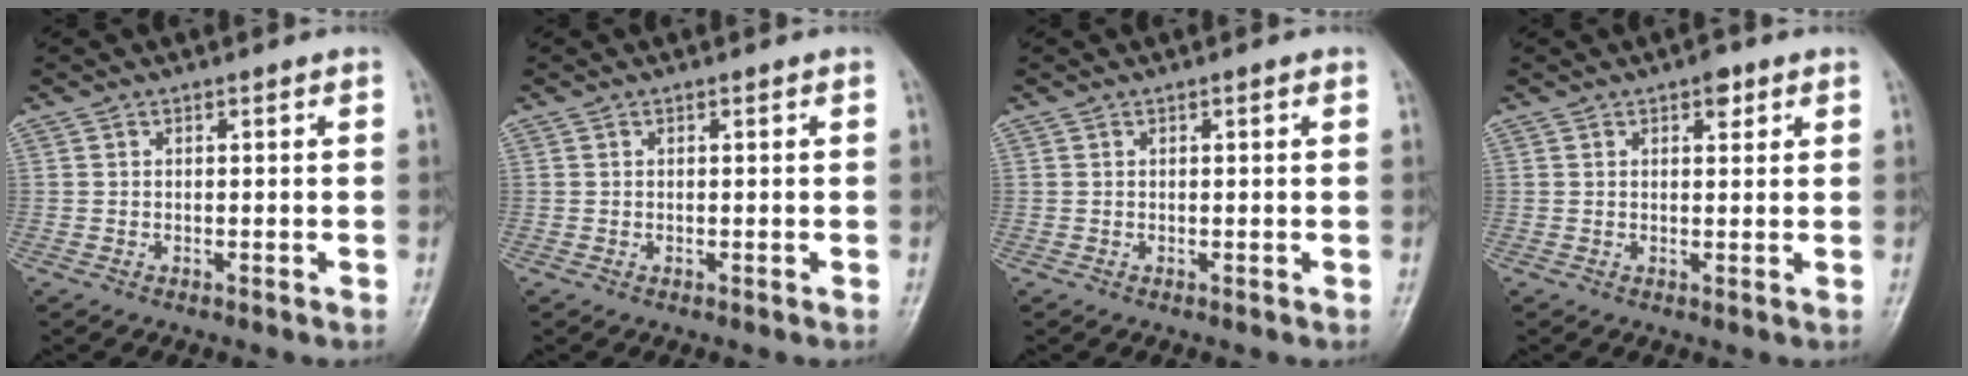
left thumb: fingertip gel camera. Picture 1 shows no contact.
{"total": 0.0}
{"total": 0.6, "force": [0.3, 0.1, 0.5], "torque": [-0.008, 0.001, 0.002]}
{"total": 2.8, "force": [1.6, 1.4, 1.8], "torque": [-0.014, -0.005, 0.020]}